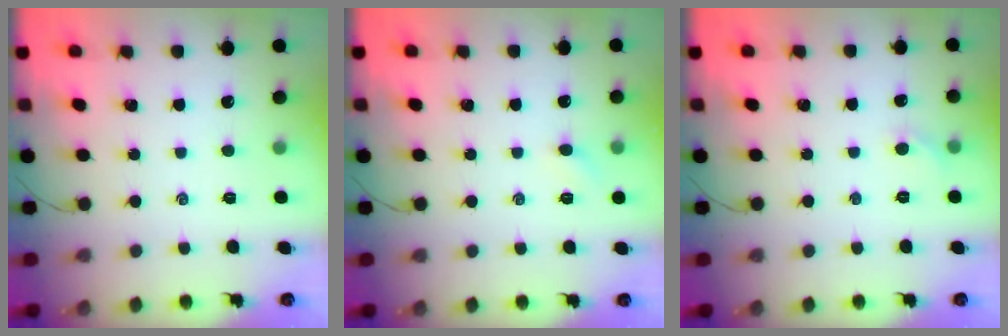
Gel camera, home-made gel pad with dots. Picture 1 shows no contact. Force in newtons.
{"total": 2.4, "press": 2.3, "slide": 0.7}
{"total": 3.2, "press": 3.0, "slide": 1.2}